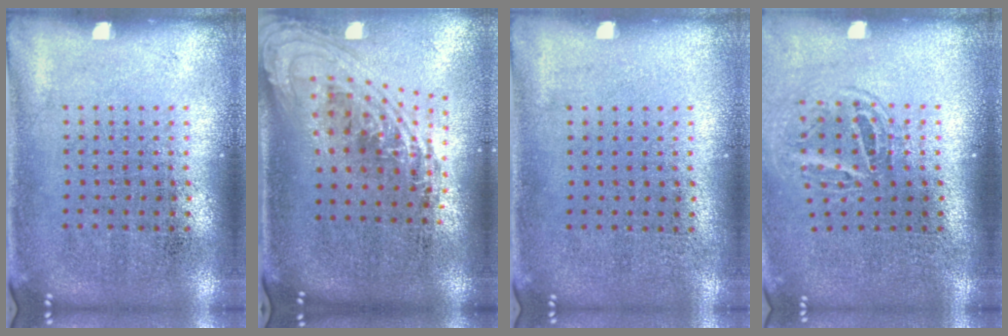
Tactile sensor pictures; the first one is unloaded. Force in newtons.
{"total": 2.3, "press": 1.7, "slide": 1.6}
{"total": 0.0}
{"total": 1.6, "press": 1.0, "slide": 1.2}